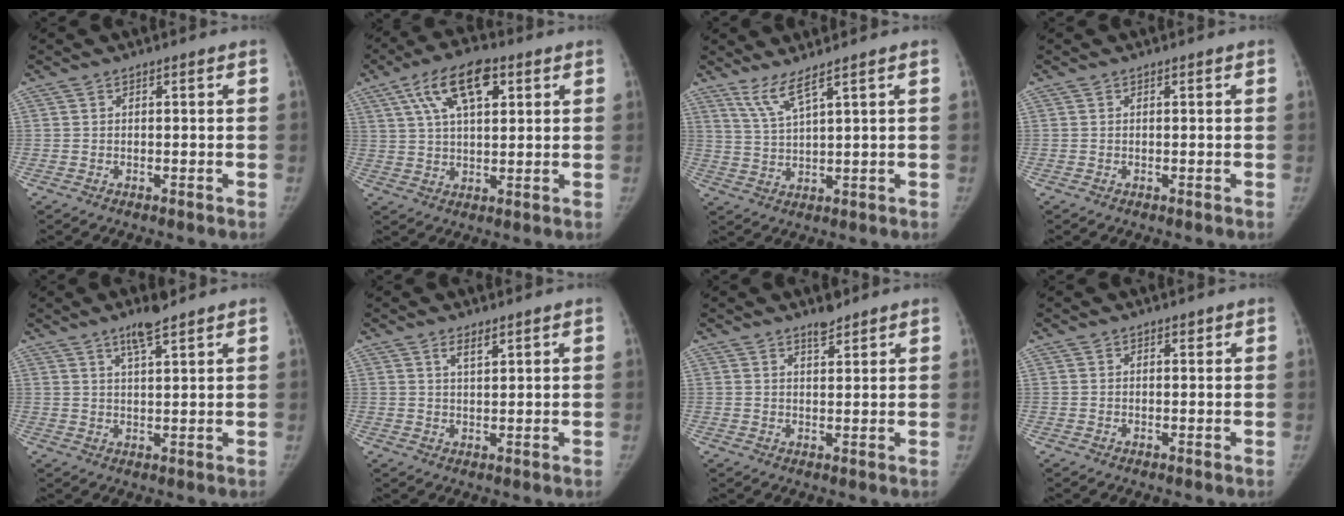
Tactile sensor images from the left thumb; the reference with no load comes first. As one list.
[{"total": 11.8, "force": [5.1, 5.4, 9.2], "torque": [-0.150, 0.001, 0.088]}, {"total": 4.8, "force": [3.5, -0.1, 3.3], "torque": [-0.070, -0.028, 0.078]}, {"total": 0.0}, {"total": 5.0, "force": [3.6, 0.8, 3.3], "torque": [-0.057, -0.019, 0.064]}, {"total": 2.6, "force": [1.8, 0.7, 1.7], "torque": [-0.028, -0.012, 0.035]}, {"total": 2.8, "force": [2.4, 0.9, 1.1], "torque": [-0.010, -0.019, 0.039]}, {"total": 0.6, "force": [0.4, 0.3, 0.2], "torque": [0.002, -0.004, 0.004]}]